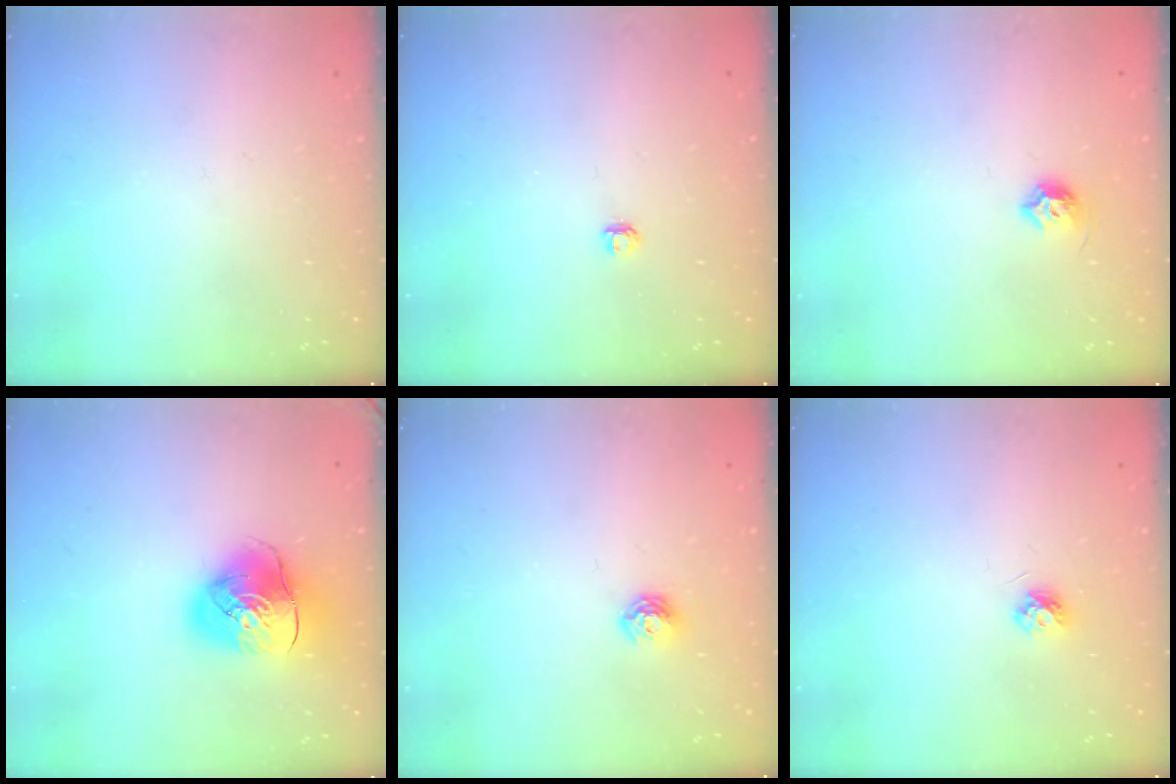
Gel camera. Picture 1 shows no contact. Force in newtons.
{"total": 2.8, "press": 2.8, "slide": 0.3}
{"total": 6.7, "press": 6.6, "slide": 1.0}
{"total": 12.1, "press": 11.9, "slide": 1.9}
{"total": 5.2, "press": 5.2, "slide": 0.5}
{"total": 4.5, "press": 4.5, "slide": 0.6}